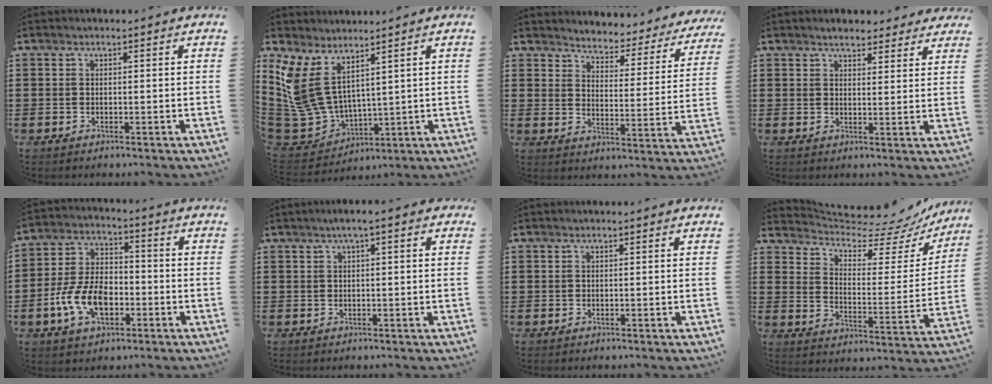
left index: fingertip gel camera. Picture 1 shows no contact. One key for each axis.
{"total": 8.3, "fx": 3.9, "fy": 4.4, "fz": 5.8, "tx": -0.176, "ty": -0.042, "tz": 0.066}
{"total": 3.3, "fx": 3.3, "fy": 0.1, "fz": -0.1, "tx": -0.017, "ty": -0.041, "tz": 0.049}
{"total": 3.2, "fx": 3.0, "fy": 0.7, "fz": 0.7, "tx": -0.021, "ty": -0.005, "tz": 0.057}
{"total": 9.4, "fx": -3.5, "fy": 5.3, "fz": 7.0, "tx": -0.166, "ty": 0.002, "tz": -0.069}
{"total": 1.8, "fx": 0.3, "fy": 0.1, "fz": 1.7, "tx": -0.032, "ty": -0.001, "tz": 0.005}
{"total": 0.0}
{"total": 6.3, "fx": 5.7, "fy": 1.3, "fz": 2.2, "tx": -0.063, "ty": -0.045, "tz": 0.093}